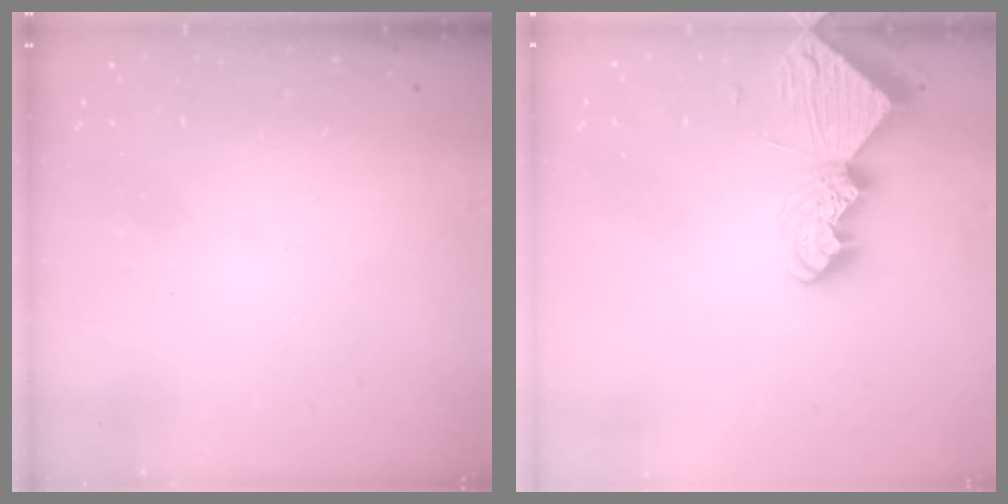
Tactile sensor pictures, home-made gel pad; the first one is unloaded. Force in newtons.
{"total": 10.3, "press": 10.3, "slide": 0.9}